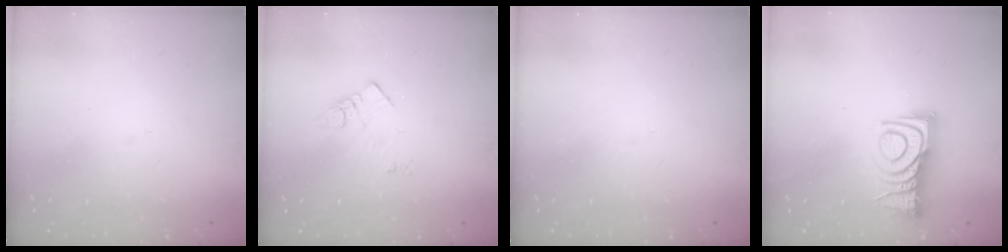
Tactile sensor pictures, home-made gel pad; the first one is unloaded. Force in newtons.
{"total": 4.5, "press": 4.5, "slide": 0.5}
{"total": 0.0}
{"total": 11.4, "press": 11.4, "slide": 0.6}